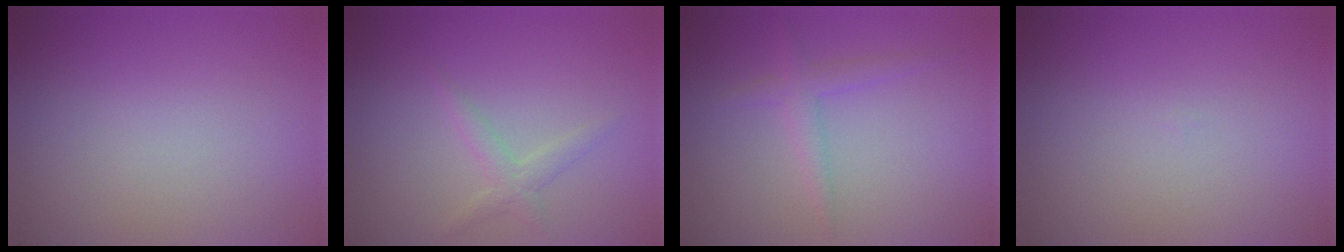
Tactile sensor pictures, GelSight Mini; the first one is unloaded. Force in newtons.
{"total": 1.5, "press": 1.5, "slide": 0.1}
{"total": 1.7, "press": 1.7, "slide": 0.1}
{"total": 0.0}